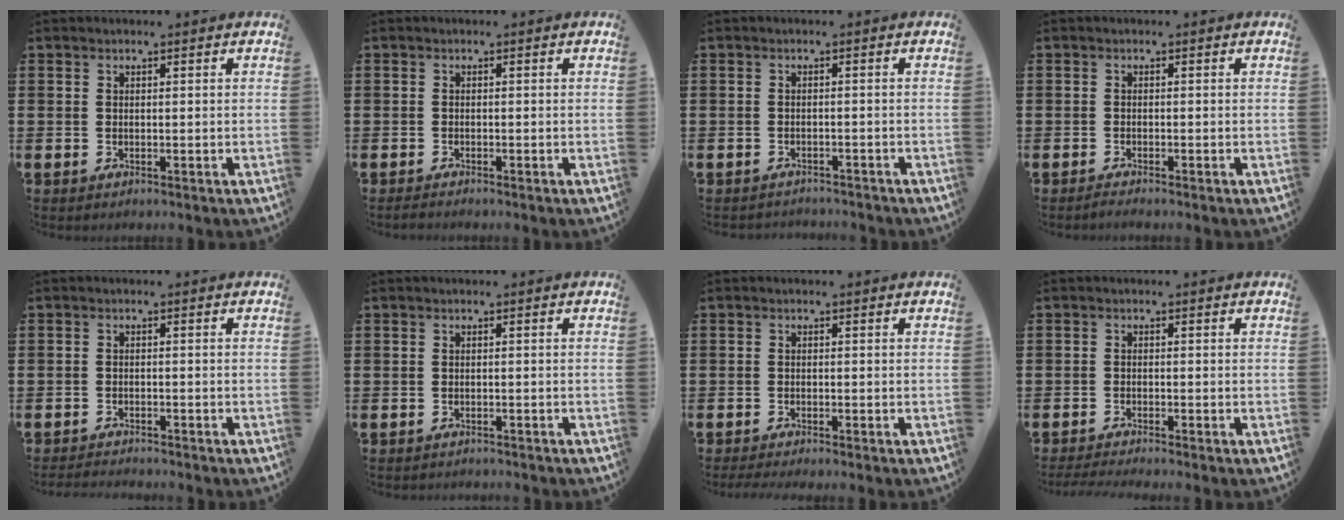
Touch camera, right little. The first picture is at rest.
{"total": 0.0}
{"total": 1.1, "force": [-1.1, 0.0, -0.1], "torque": [-0.001, 0.003, -0.024]}
{"total": 0.0}
{"total": 0.8, "force": [-0.8, -0.1, -0.2], "torque": [0.001, 0.004, -0.016]}
{"total": 0.6, "force": [-0.6, 0.0, 0.0], "torque": [-0.001, -0.002, -0.012]}
{"total": 0.0}
{"total": 0.6, "force": [-0.5, -0.1, 0.2], "torque": [-0.001, 0.001, -0.010]}